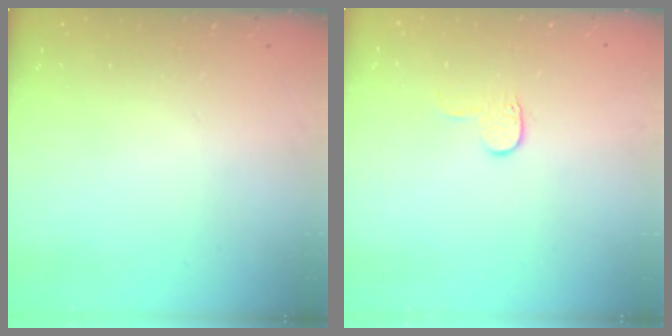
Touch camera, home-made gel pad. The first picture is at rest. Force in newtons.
{"total": 4.7, "press": 4.7, "slide": 0.5}